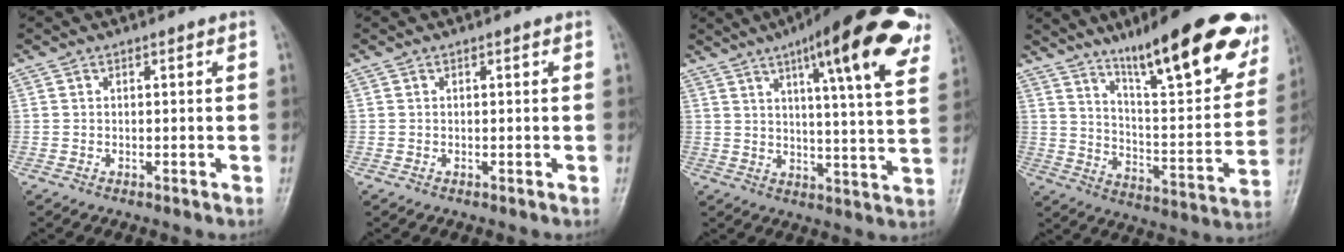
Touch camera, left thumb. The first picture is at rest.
{"total": 0.0}
{"total": 22.1, "force": [12.1, 4.3, 18.0], "torque": [-0.232, -0.029, 0.160]}
{"total": 25.3, "force": [16.3, 5.8, 18.5], "torque": [-0.232, -0.058, 0.253]}